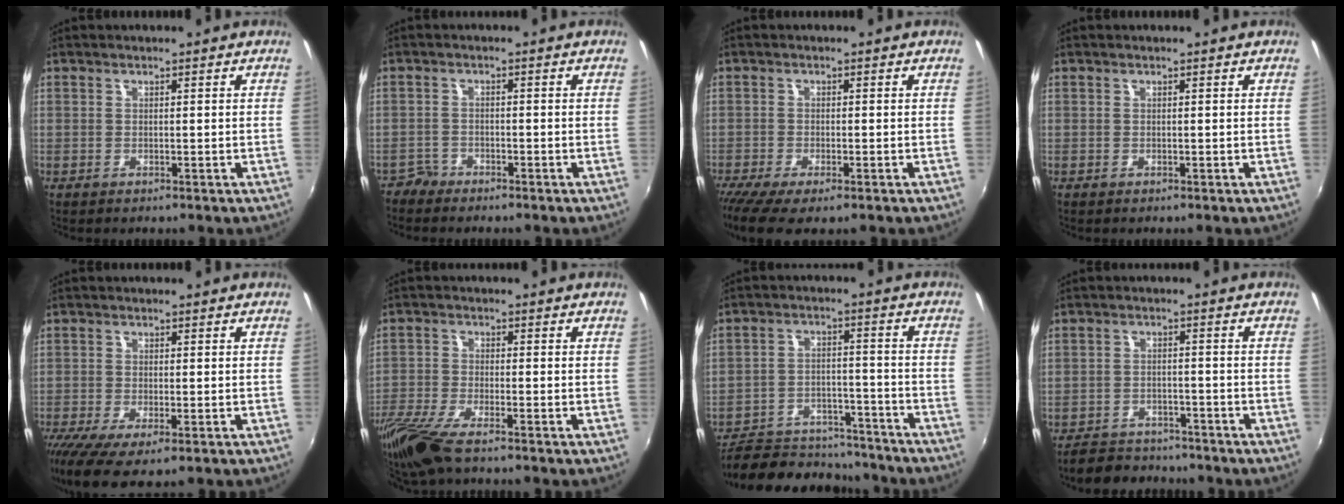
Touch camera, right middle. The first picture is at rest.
{"total": 2.5, "force": [-2.2, 1.1, -0.4], "torque": [0.003, 0.003, -0.048]}
{"total": 6.8, "force": [-4.8, 1.6, 4.5], "torque": [-0.108, -0.035, -0.084]}
{"total": 0.0}
{"total": 7.9, "force": [-4.5, 2.1, 6.1], "torque": [-0.135, -0.040, -0.077]}
{"total": 10.3, "force": [-8.0, 1.8, 6.2], "torque": [-0.154, -0.038, -0.156]}
{"total": 17.4, "force": [-15.2, 6.4, 5.5], "torque": [-0.122, 0.013, -0.212]}
{"total": 8.2, "force": [-7.2, 3.5, 1.8], "torque": [-0.058, 0.008, -0.108]}